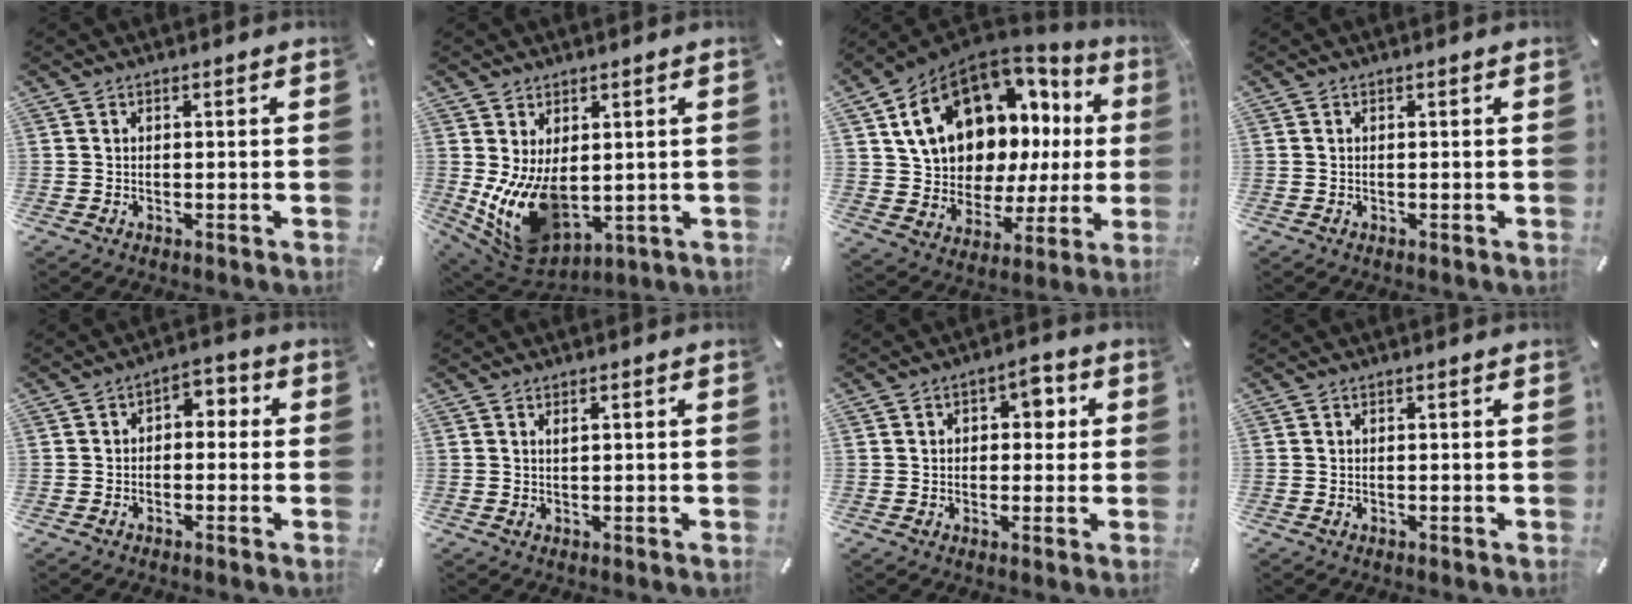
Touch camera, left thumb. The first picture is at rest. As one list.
[{"total": 13.1, "force": [-0.3, 9.1, 9.4], "torque": [-0.182, -0.020, 0.004]}, {"total": 18.0, "force": [8.2, 12.4, 10.1], "torque": [-0.164, -0.059, 0.159]}, {"total": 0.0}, {"total": 3.6, "force": [-1.9, 2.3, 1.9], "torque": [-0.027, 0.013, -0.040]}, {"total": 1.1, "force": [0.4, 0.3, 1.0], "torque": [-0.011, -0.002, 0.005]}, {"total": 5.3, "force": [1.1, 3.8, 3.5], "torque": [-0.034, -0.003, 0.007]}, {"total": 0.0}]